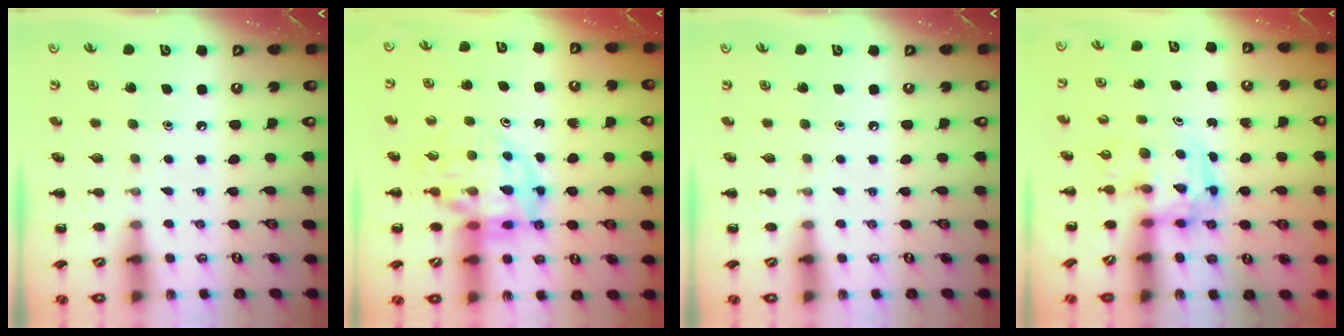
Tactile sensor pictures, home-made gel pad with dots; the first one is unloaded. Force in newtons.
{"total": 12.4, "press": 11.9, "slide": 3.5}
{"total": 0.0}
{"total": 3.6, "press": 3.6, "slide": 0.6}